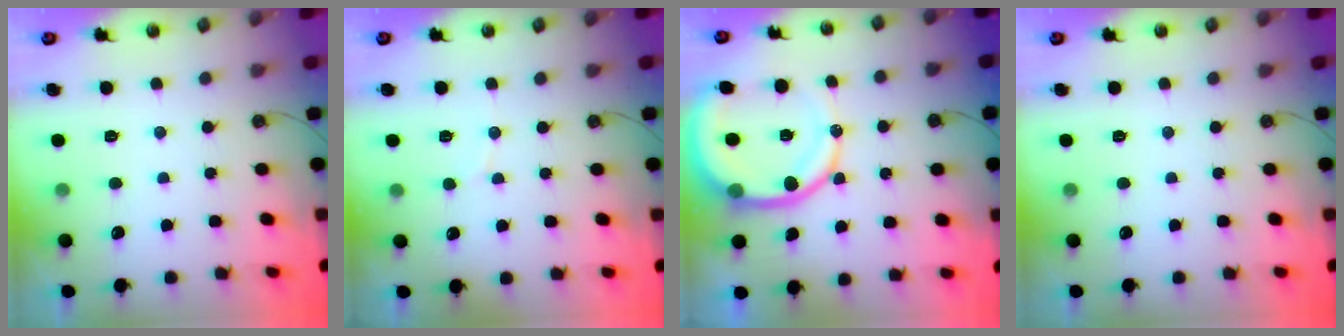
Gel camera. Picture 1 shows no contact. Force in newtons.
{"total": 4.6, "press": 4.5, "slide": 0.6}
{"total": 14.1, "press": 13.9, "slide": 2.0}
{"total": 0.0}